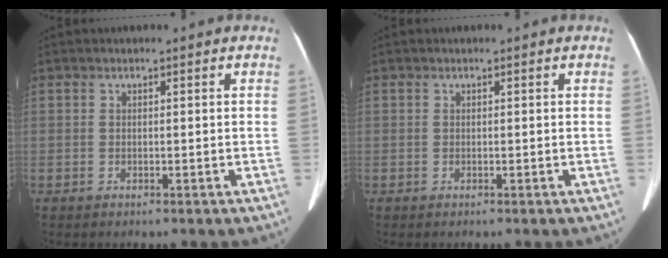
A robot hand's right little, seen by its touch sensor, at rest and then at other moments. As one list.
[{"total": 0.0}]